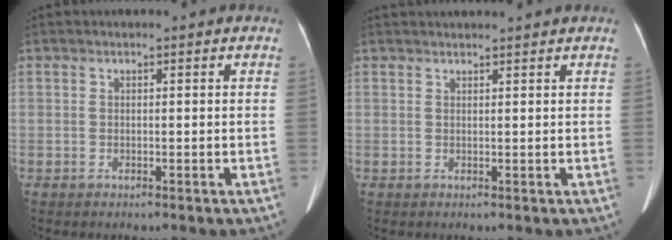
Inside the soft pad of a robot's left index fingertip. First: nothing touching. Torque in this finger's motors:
{"motor_torque": [0.17, -0.82, -0.06, 0.02]}